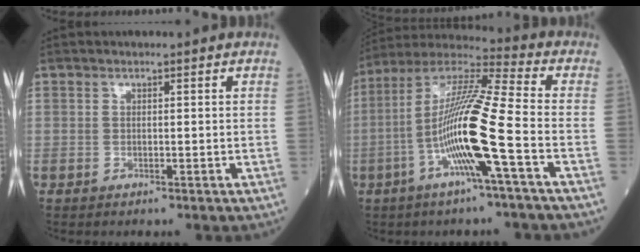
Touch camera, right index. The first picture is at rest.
{"total": 15.8, "force": [-4.3, -0.4, 15.2], "torque": [-0.297, 0.004, -0.093]}